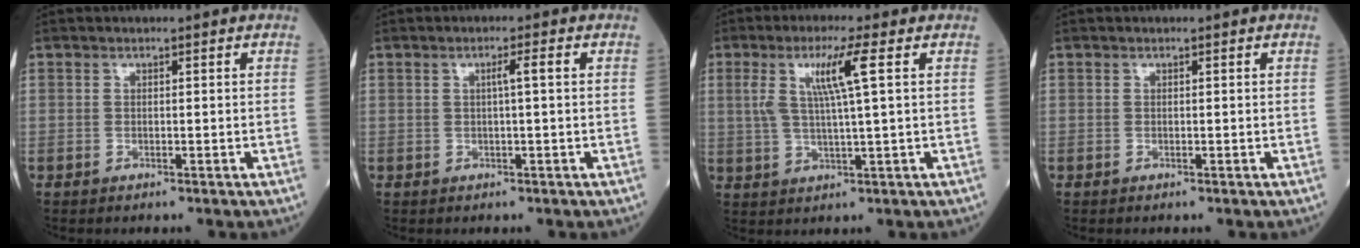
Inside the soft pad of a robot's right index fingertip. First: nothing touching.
{"total": 1.9, "force": [0.3, -0.3, 1.8], "torque": [-0.031, 0.003, 0.005]}
{"total": 6.8, "force": [2.2, -0.5, 6.4], "torque": [-0.129, 0.008, 0.047]}
{"total": 0.0}